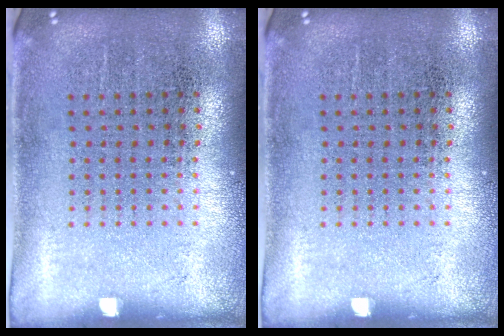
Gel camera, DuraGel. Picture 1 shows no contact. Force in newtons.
{"total": 0.0}